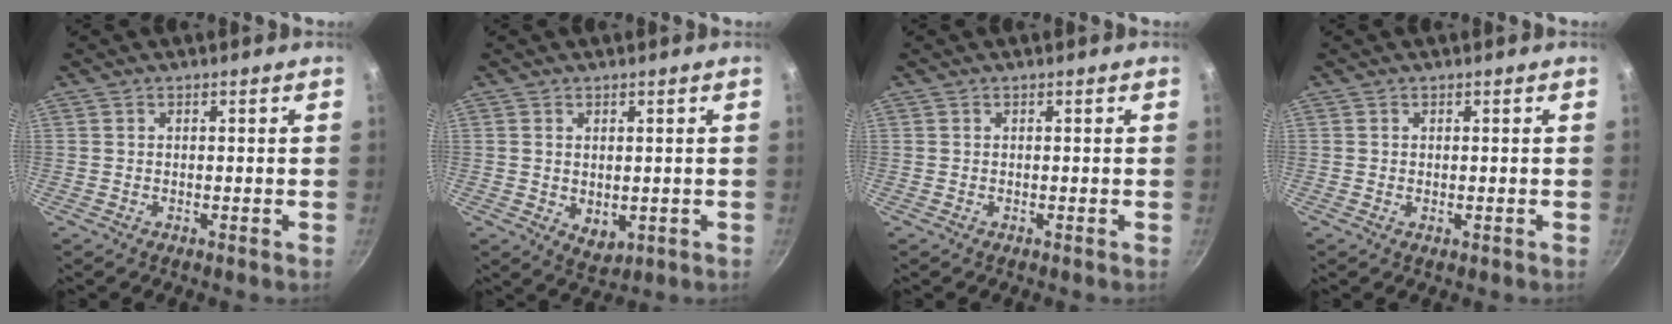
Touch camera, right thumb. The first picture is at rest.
{"total": 4.2, "force": [0.1, 2.9, 3.0], "torque": [-0.044, -0.014, 0.007]}
{"total": 0.0}
{"total": 0.0}